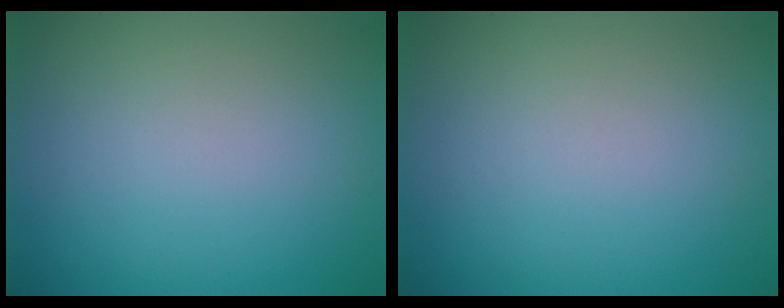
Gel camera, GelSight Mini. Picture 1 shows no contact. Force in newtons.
{"total": 0.0}